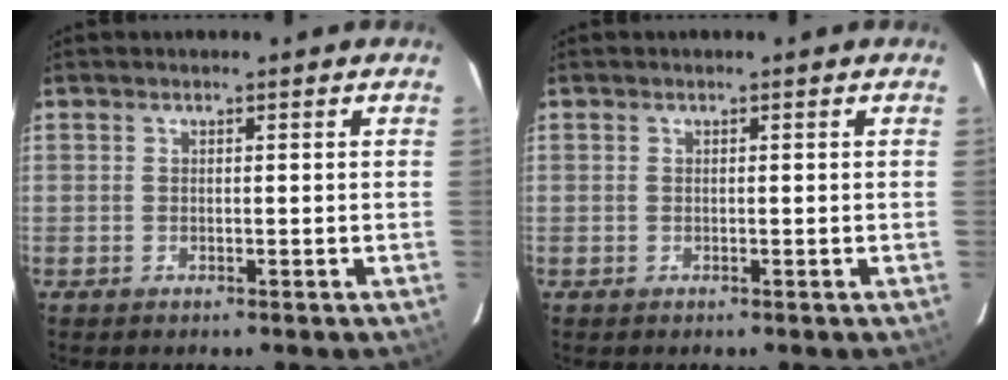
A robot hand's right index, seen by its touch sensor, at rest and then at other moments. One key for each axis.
{"total": 0.0}